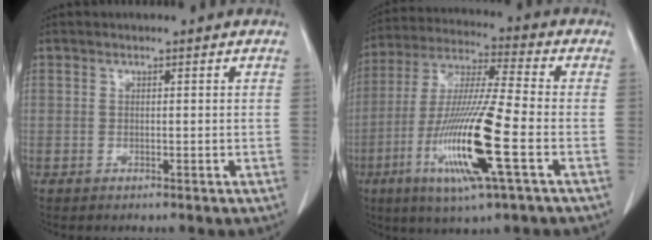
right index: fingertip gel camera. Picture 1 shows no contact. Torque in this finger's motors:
{"motor_torque": [2.14, 0.00, 0.98, 0.21]}